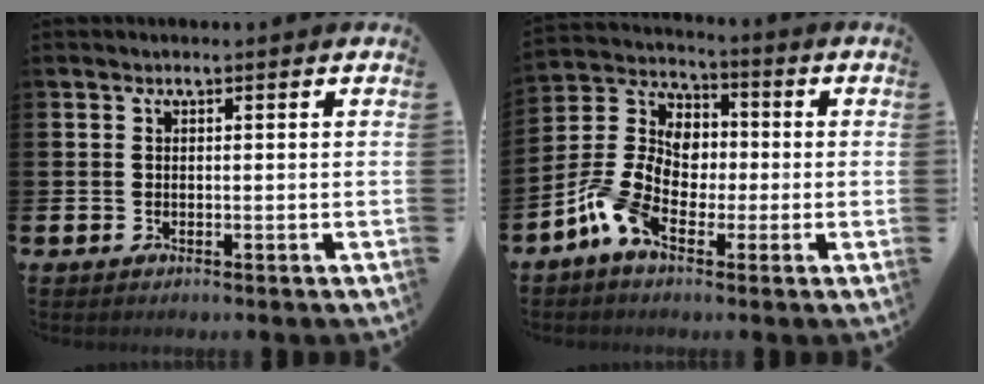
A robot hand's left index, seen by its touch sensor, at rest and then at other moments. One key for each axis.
{"total": 8.3, "fx": -2.6, "fy": 5.7, "fz": 5.4, "tx": -0.148, "ty": -0.001, "tz": -0.061}